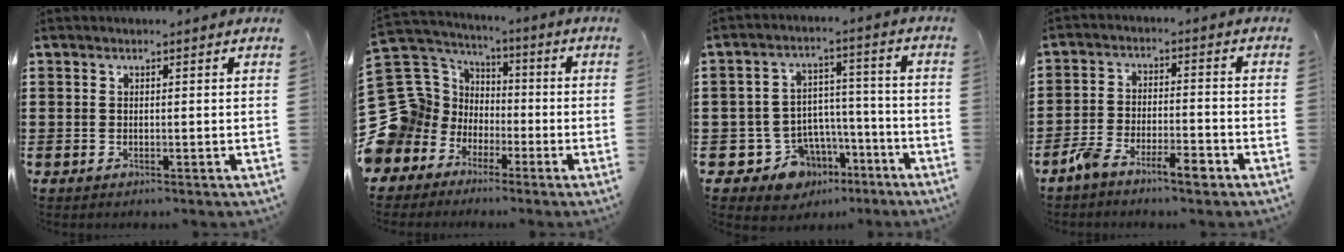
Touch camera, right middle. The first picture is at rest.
{"total": 13.7, "force": [-3.2, 12.7, 4.1], "torque": [-0.168, -0.014, -0.045]}
{"total": 8.1, "force": [-5.3, 5.9, 1.5], "torque": [-0.038, 0.024, -0.091]}
{"total": 5.8, "force": [-4.6, 1.7, 3.2], "torque": [-0.071, 0.006, -0.088]}